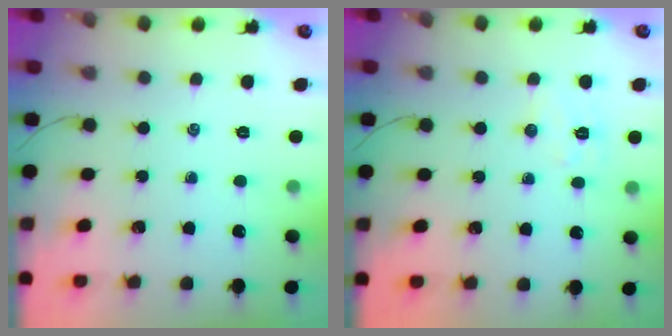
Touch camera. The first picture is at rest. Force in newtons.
{"total": 6.8, "press": 6.8, "slide": 0.9}